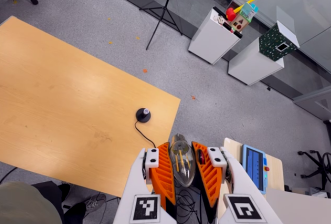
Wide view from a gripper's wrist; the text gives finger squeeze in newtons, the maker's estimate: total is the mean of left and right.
{"total": 19.3, "left": 21.3, "right": 17.2}